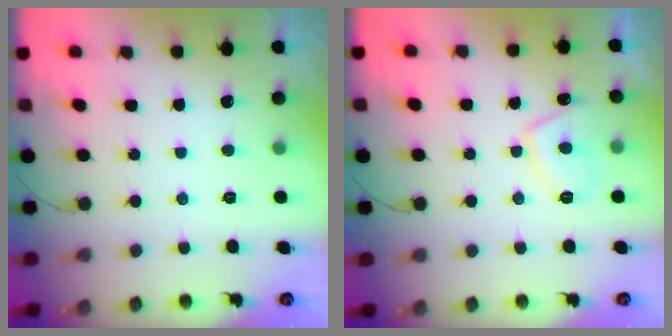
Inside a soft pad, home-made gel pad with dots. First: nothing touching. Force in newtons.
{"total": 5.4, "press": 5.3, "slide": 1.3}